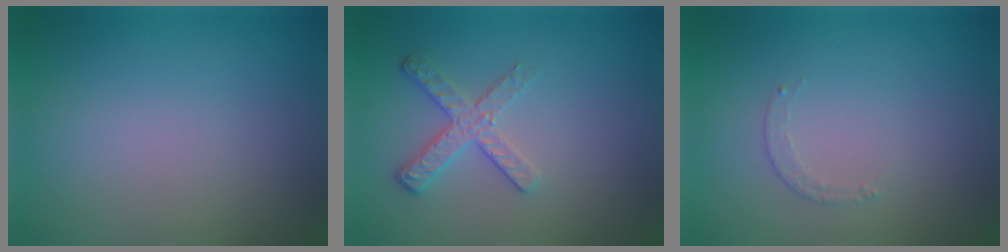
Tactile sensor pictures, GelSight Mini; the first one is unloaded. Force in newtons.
{"total": 2.6, "press": 2.2, "slide": 1.4}
{"total": 0.6, "press": 0.5, "slide": 0.3}